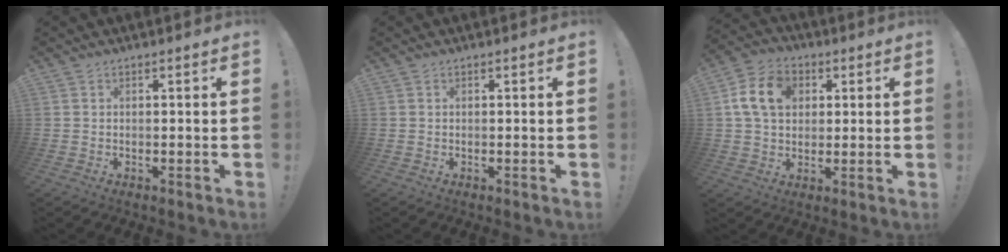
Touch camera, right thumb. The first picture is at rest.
{"total": 0.0}
{"total": 12.9, "force": [3.3, 9.7, 7.8], "torque": [-0.132, 0.011, 0.067]}